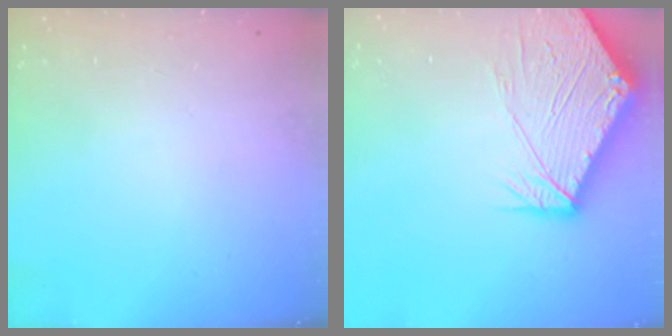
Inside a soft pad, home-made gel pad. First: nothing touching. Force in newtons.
{"total": 17.6, "press": 17.4, "slide": 2.3}